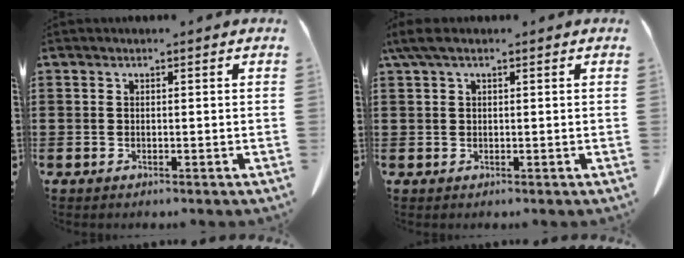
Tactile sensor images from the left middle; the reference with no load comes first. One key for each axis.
{"total": 2.4, "fx": 1.1, "fy": 0.8, "fz": 2.0, "tx": -0.043, "ty": 0.004, "tz": 0.019}